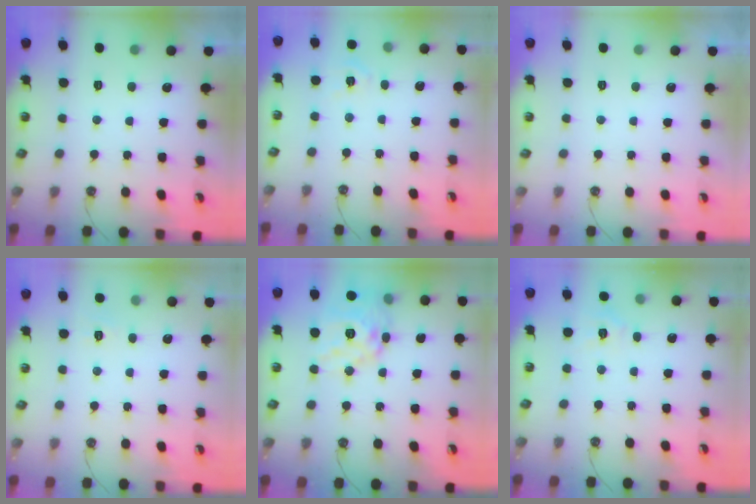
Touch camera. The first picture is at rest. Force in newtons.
{"total": 4.2, "press": 4.2, "slide": 0.4}
{"total": 0.0}
{"total": 4.6, "press": 4.5, "slide": 0.5}
{"total": 15.3, "press": 15.2, "slide": 1.4}
{"total": 3.3, "press": 3.3, "slide": 0.4}